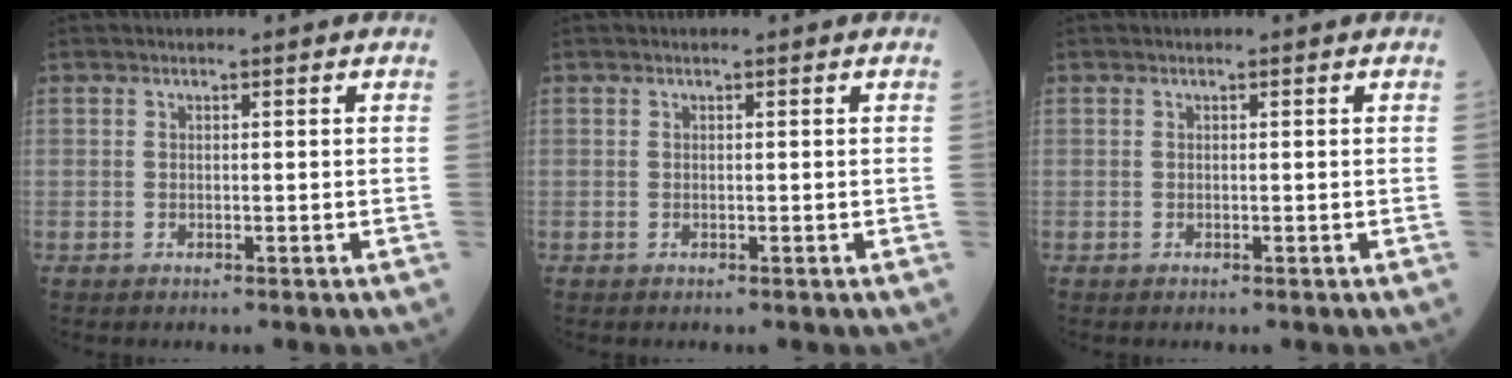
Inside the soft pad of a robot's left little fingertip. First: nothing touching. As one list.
[{"total": 0.0}, {"total": 0.0}]